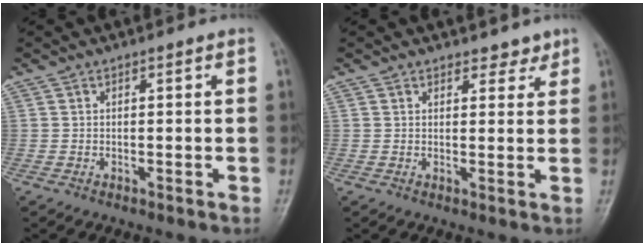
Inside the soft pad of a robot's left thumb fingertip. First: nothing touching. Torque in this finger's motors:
{"motor_torque": [0.13, 0.36, -0.25, -0.32, -0.04]}